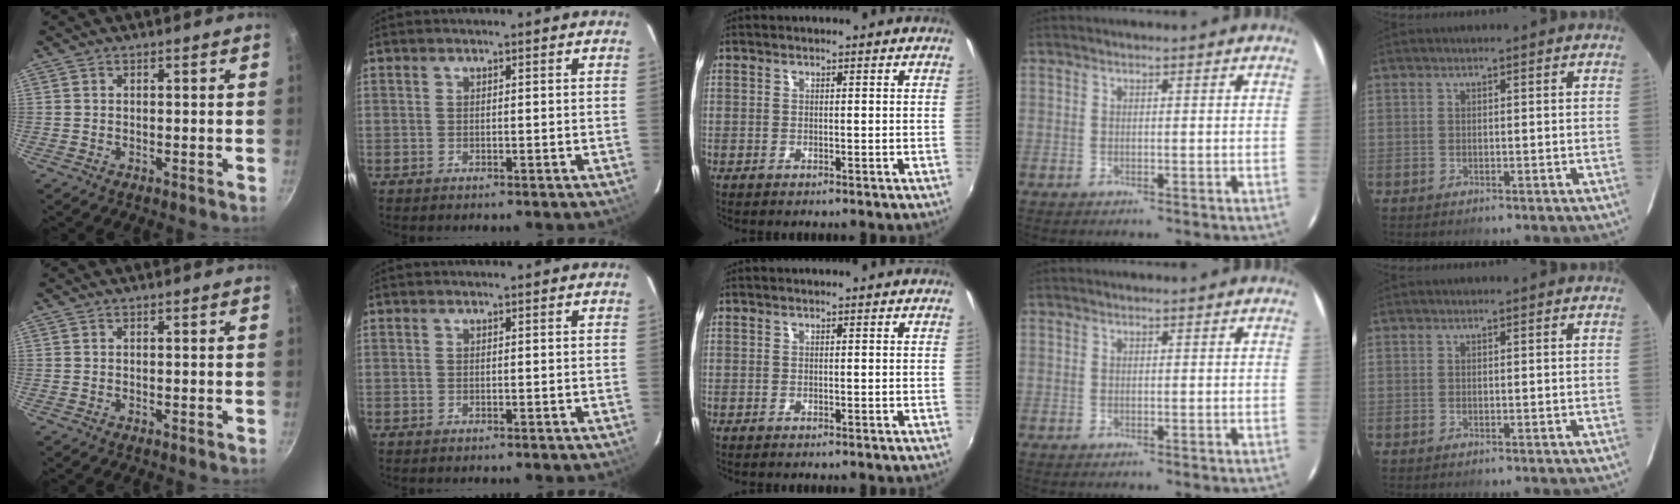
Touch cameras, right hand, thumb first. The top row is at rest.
{}